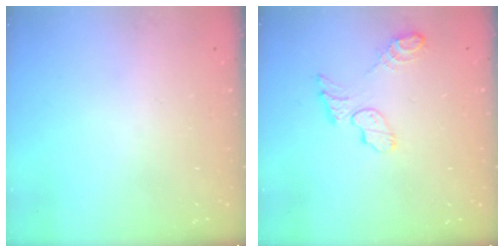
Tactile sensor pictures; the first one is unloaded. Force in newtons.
{"total": 8.2, "press": 8.2, "slide": 0.3}